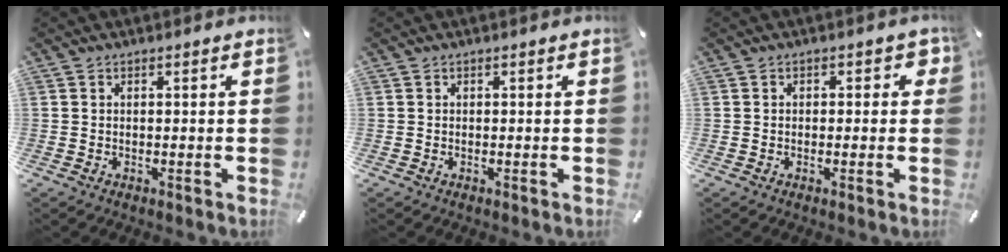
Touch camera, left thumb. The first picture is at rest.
{"total": 0.0}
{"total": 2.1, "force": [-0.2, 1.6, 1.4], "torque": [-0.010, 0.004, -0.011]}